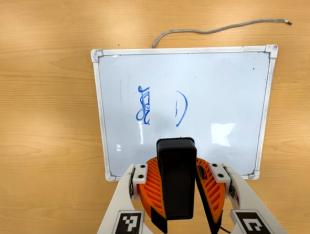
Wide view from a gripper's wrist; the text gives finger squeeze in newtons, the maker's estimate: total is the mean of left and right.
{"total": 10.2, "left": 10.5, "right": 9.8}